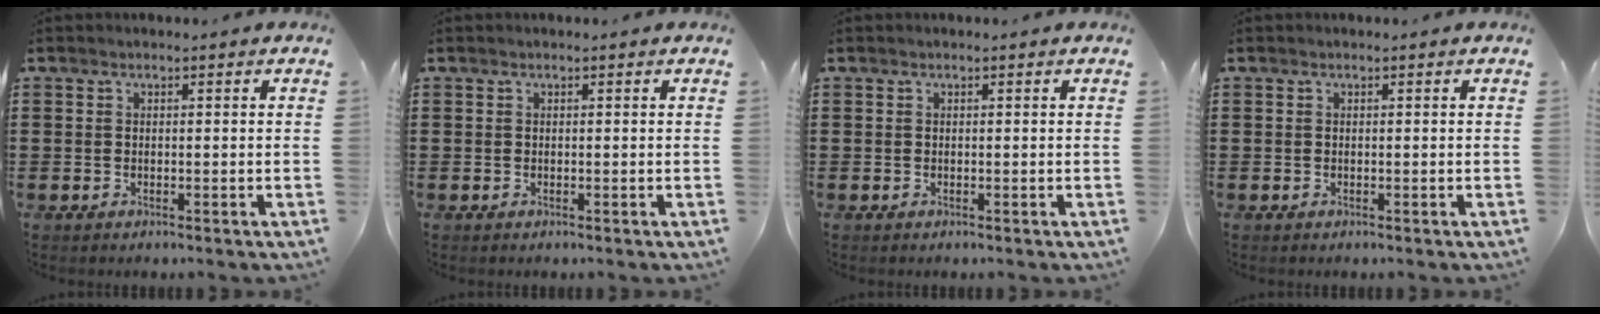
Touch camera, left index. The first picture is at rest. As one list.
[{"total": 0.0}, {"total": 0.0}, {"total": 0.0}]